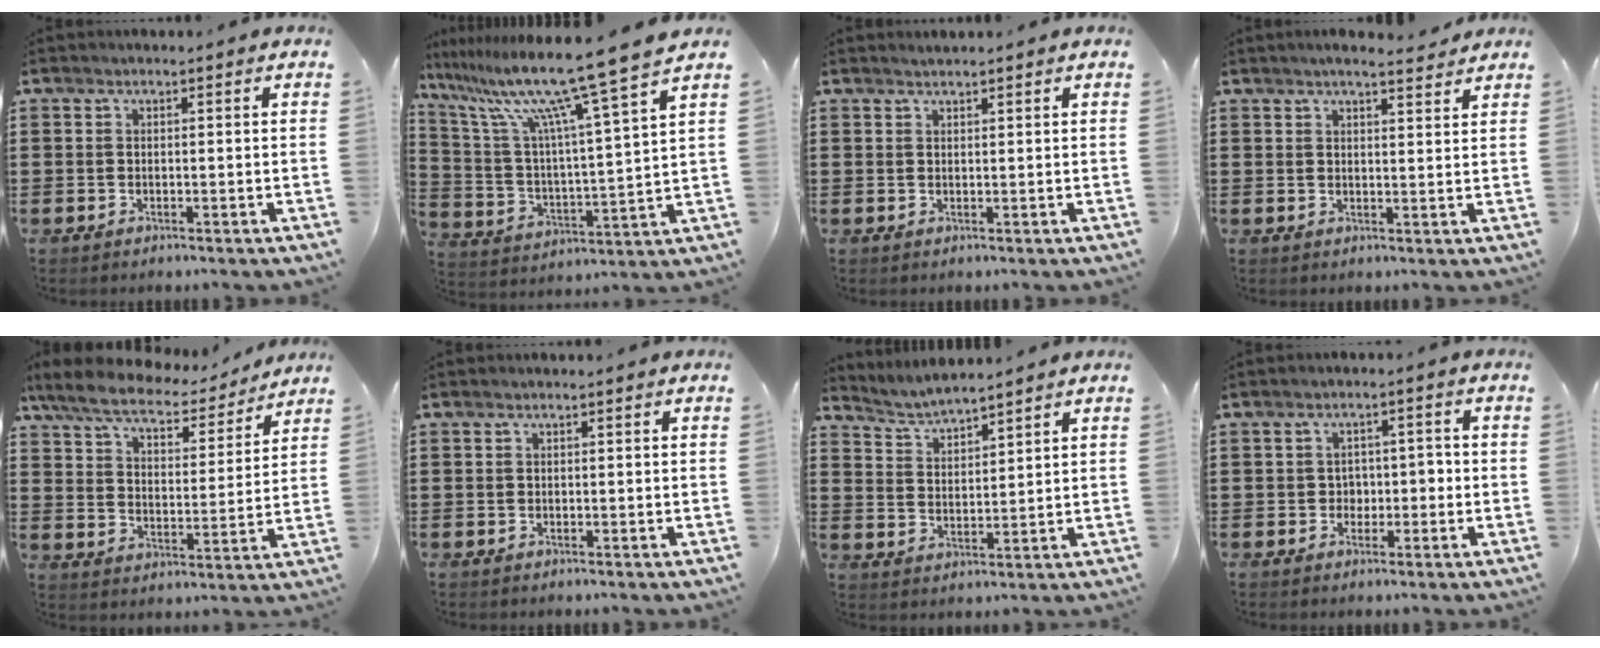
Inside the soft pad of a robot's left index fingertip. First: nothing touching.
{"total": 13.2, "force": [10.7, -0.7, 7.6], "torque": [-0.182, -0.074, 0.171]}
{"total": 0.8, "force": [0.8, 0.0, 0.1], "torque": [-0.003, -0.001, 0.017]}
{"total": 3.2, "force": [2.9, 0.2, 1.2], "torque": [-0.032, -0.003, 0.053]}
{"total": 7.2, "force": [6.3, 1.4, 3.2], "torque": [-0.090, -0.032, 0.108]}
{"total": 0.0}
{"total": 3.7, "force": [3.7, -0.1, 0.3], "torque": [-0.021, -0.014, 0.064]}
{"total": 2.8, "force": [-0.4, 2.3, 1.5], "torque": [-0.030, 0.003, -0.014]}